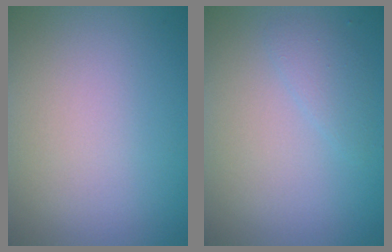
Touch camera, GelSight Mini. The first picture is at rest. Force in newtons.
{"total": 1.3, "press": 1.3, "slide": 0.0}